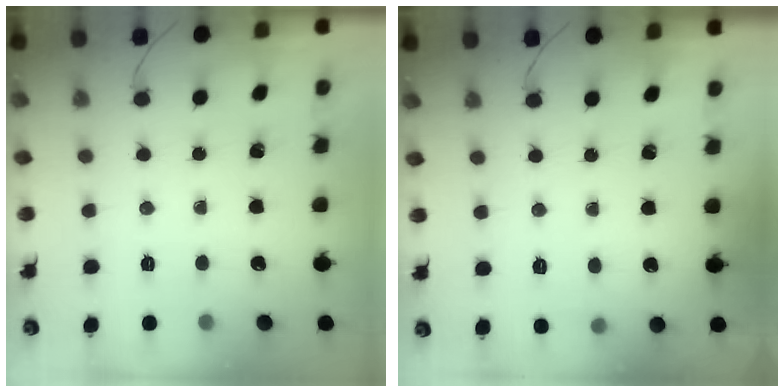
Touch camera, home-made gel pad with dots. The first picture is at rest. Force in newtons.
{"total": 5.5, "press": 5.3, "slide": 1.3}